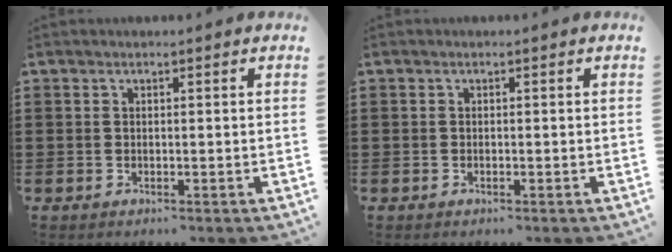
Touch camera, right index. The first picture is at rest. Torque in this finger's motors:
{"motor_torque": [-0.29, 0.25, -0.01, 0.00]}